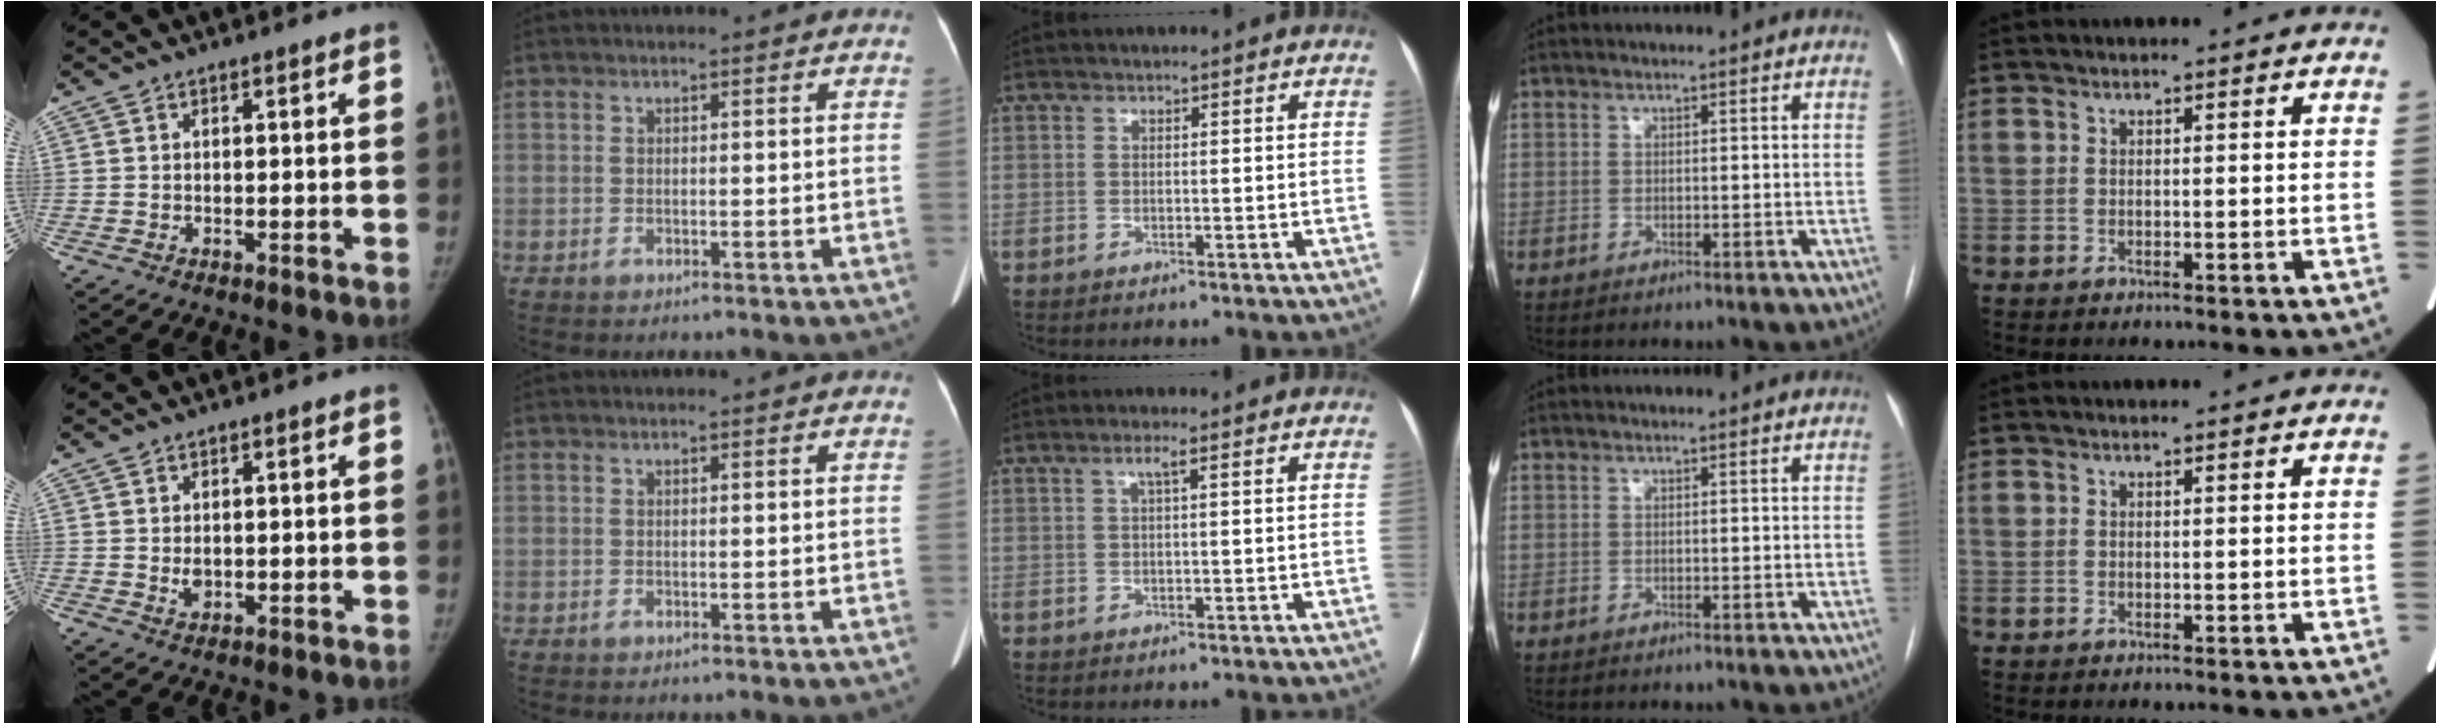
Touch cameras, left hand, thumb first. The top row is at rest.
{"thumb": {"total": 2.1, "force": [0.1, 1.5, 1.4], "torque": [-0.017, -0.003, 0.007]}, "middle": {"total": 1.8, "force": [0.8, 0.0, 1.6], "torque": [-0.035, 0.008, 0.015]}}